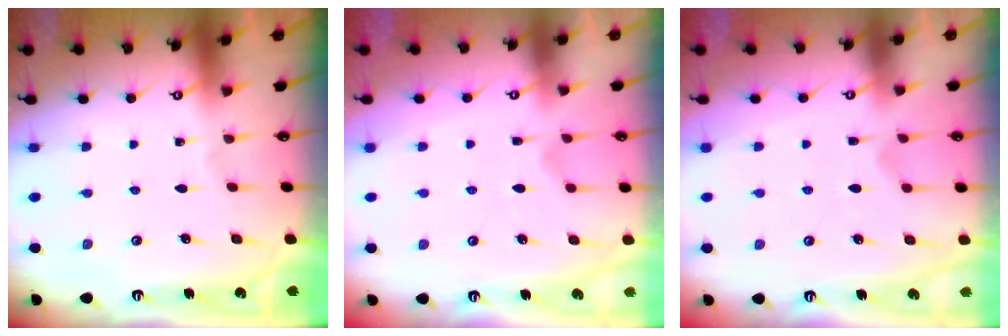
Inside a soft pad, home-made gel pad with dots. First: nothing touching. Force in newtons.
{"total": 2.9, "press": 2.6, "slide": 1.3}
{"total": 2.9, "press": 2.6, "slide": 1.3}